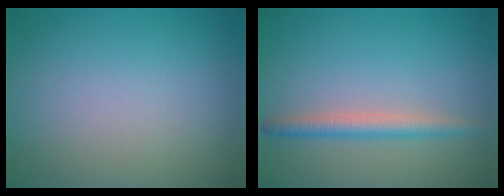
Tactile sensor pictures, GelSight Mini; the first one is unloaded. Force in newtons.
{"total": 2.3, "press": 2.3, "slide": 0.1}